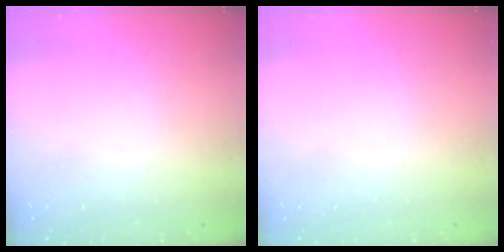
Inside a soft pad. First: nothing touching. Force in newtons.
{"total": 1.8, "press": 1.8, "slide": 0.2}